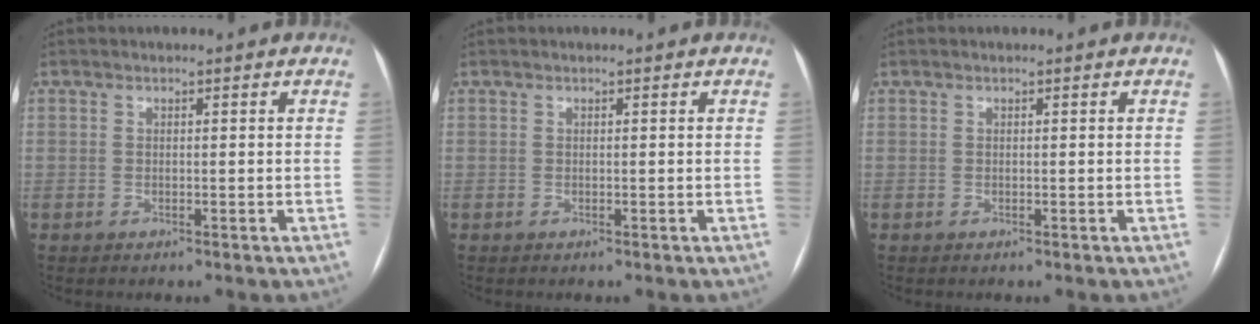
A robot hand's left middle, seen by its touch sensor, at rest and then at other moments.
{"total": 0.0}
{"total": 0.0}